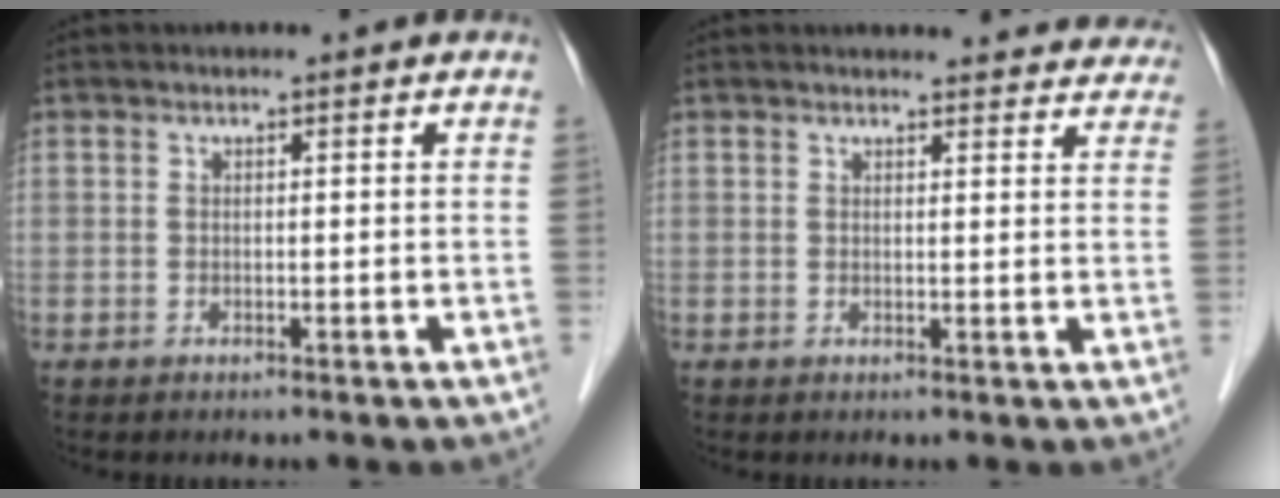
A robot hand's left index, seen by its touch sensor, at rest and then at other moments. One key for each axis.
{"total": 13.3, "fx": 12.8, "fy": 3.1, "fz": 2.3, "tx": 0.006, "ty": -0.007, "tz": 0.121}